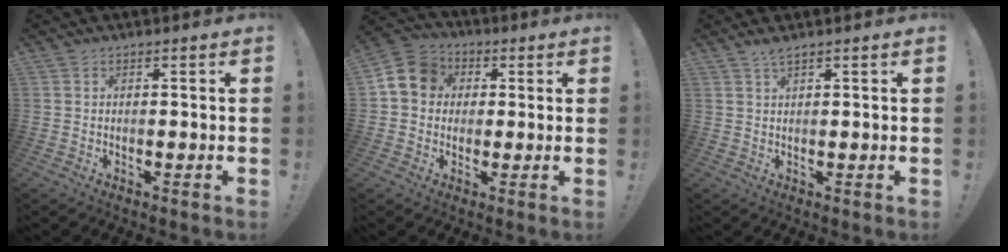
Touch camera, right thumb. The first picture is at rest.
{"total": 10.2, "force": [1.7, 9.0, 4.6], "torque": [-0.071, 0.008, 0.039]}
{"total": 1.9, "force": [1.5, -0.1, 1.1], "torque": [-0.026, -0.004, 0.028]}